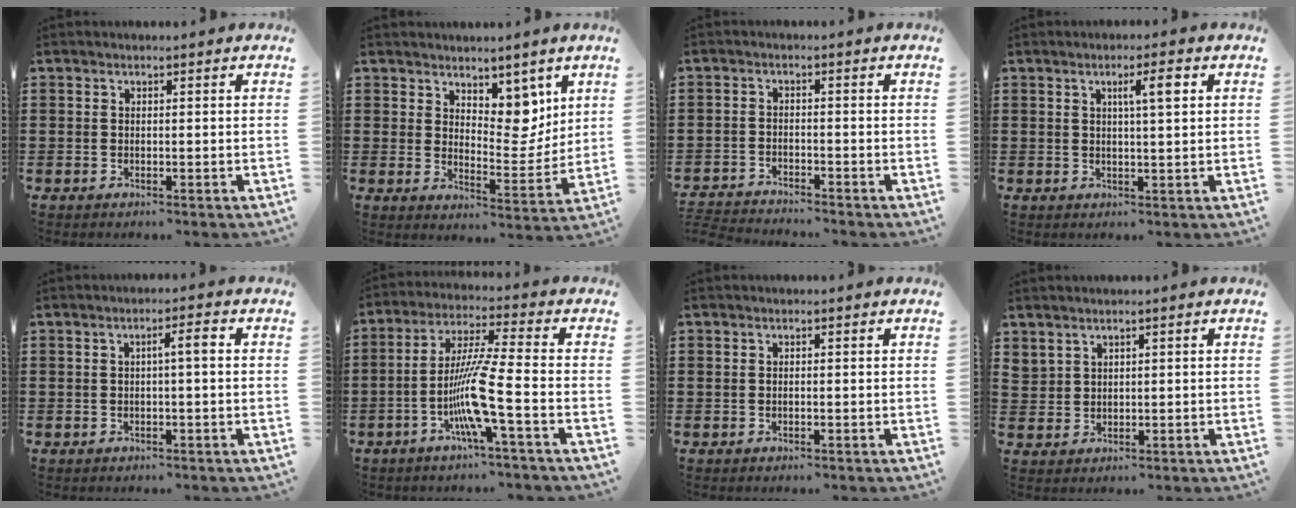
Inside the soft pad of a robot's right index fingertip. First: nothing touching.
{"total": 7.0, "force": [5.0, 3.9, 3.0], "torque": [-0.049, -0.027, 0.087]}
{"total": 2.7, "force": [-2.7, 0.0, -0.1], "torque": [-0.004, -0.001, -0.058]}
{"total": 3.9, "force": [1.3, 0.4, 3.6], "torque": [-0.057, 0.000, 0.014]}
{"total": 2.4, "force": [0.1, 0.1, 2.4], "torque": [-0.043, 0.001, -0.001]}
{"total": 10.1, "force": [-3.5, 0.0, 9.4], "torque": [-0.196, -0.014, -0.075]}
{"total": 0.0}
{"total": 2.0, "force": [1.7, 1.0, 0.2], "torque": [-0.009, 0.002, 0.034]}